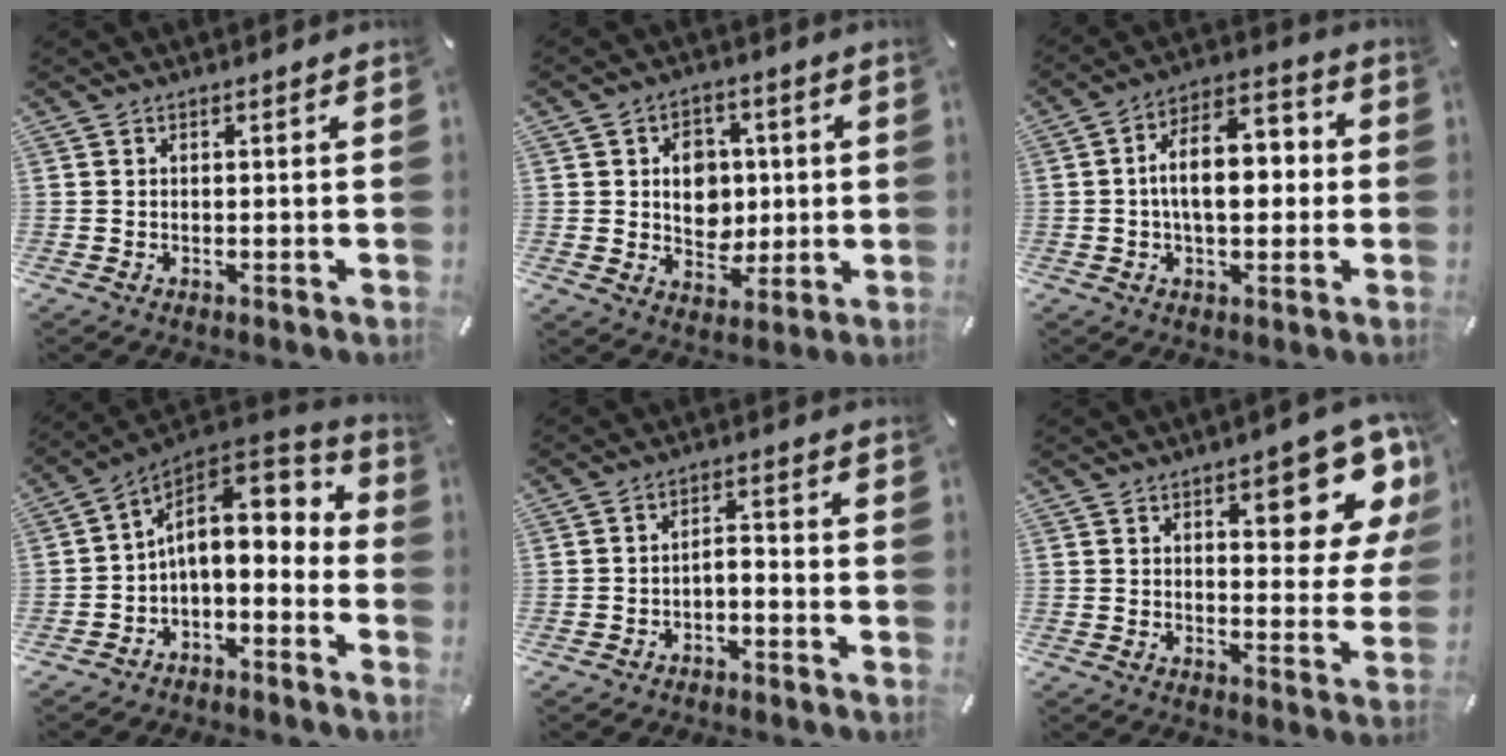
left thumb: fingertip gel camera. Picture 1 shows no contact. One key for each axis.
{"total": 8.4, "fx": 0.9, "fy": 7.3, "fz": 4.1, "tx": -0.047, "ty": 0.002, "tz": 0.013}
{"total": 12.2, "fx": -0.6, "fy": 7.3, "fz": 9.8, "tx": -0.147, "ty": 0.011, "tz": -0.009}
{"total": 12.9, "fx": 2.1, "fy": 8.4, "fz": 9.6, "tx": -0.143, "ty": -0.016, "tz": 0.036}
{"total": 3.2, "fx": -2.8, "fy": 1.1, "fz": 1.1, "tx": -0.020, "ty": 0.017, "tz": -0.055}
{"total": 13.9, "fx": 7.2, "fy": 5.4, "fz": 10.6, "tx": -0.120, "ty": -0.048, "tz": 0.116}